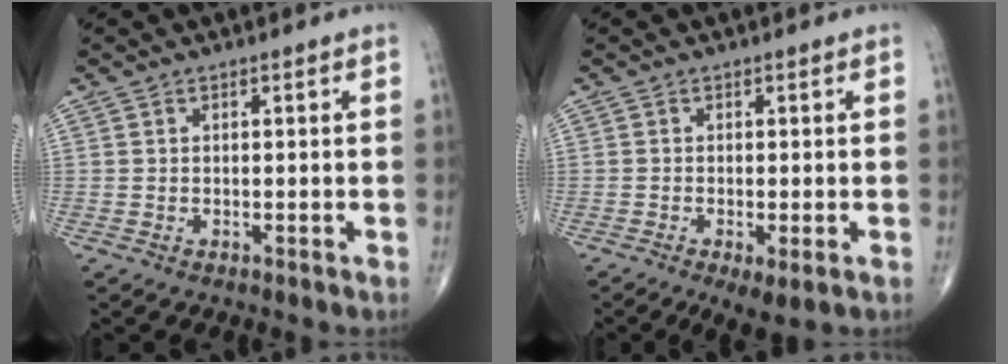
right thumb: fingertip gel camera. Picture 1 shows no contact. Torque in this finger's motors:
{"motor_torque": [1.84, 0.81, 0.01, -0.71, 0.10]}